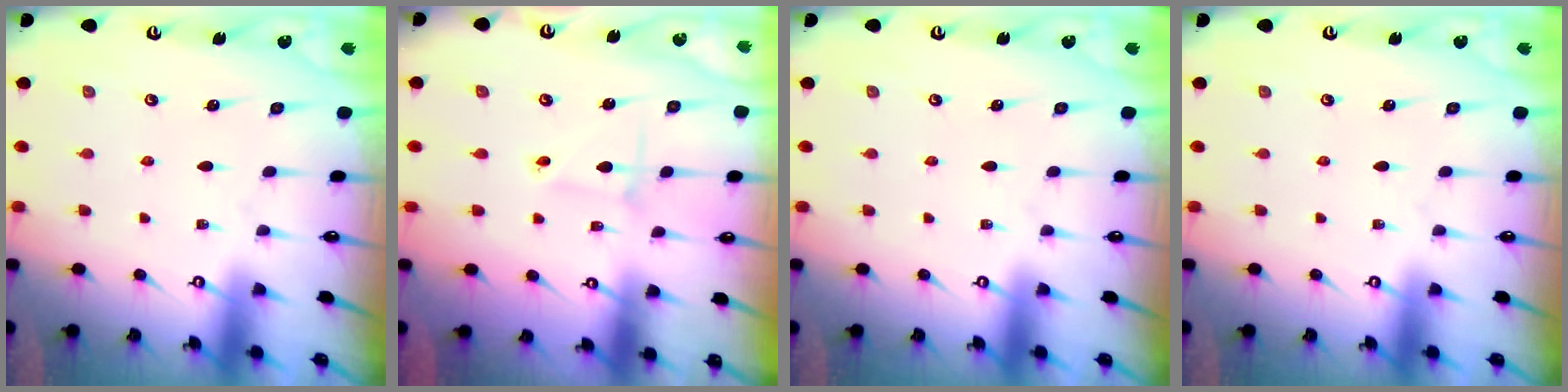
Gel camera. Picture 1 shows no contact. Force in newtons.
{"total": 2.3, "press": 2.3, "slide": 0.2}
{"total": 0.0}
{"total": 0.0}